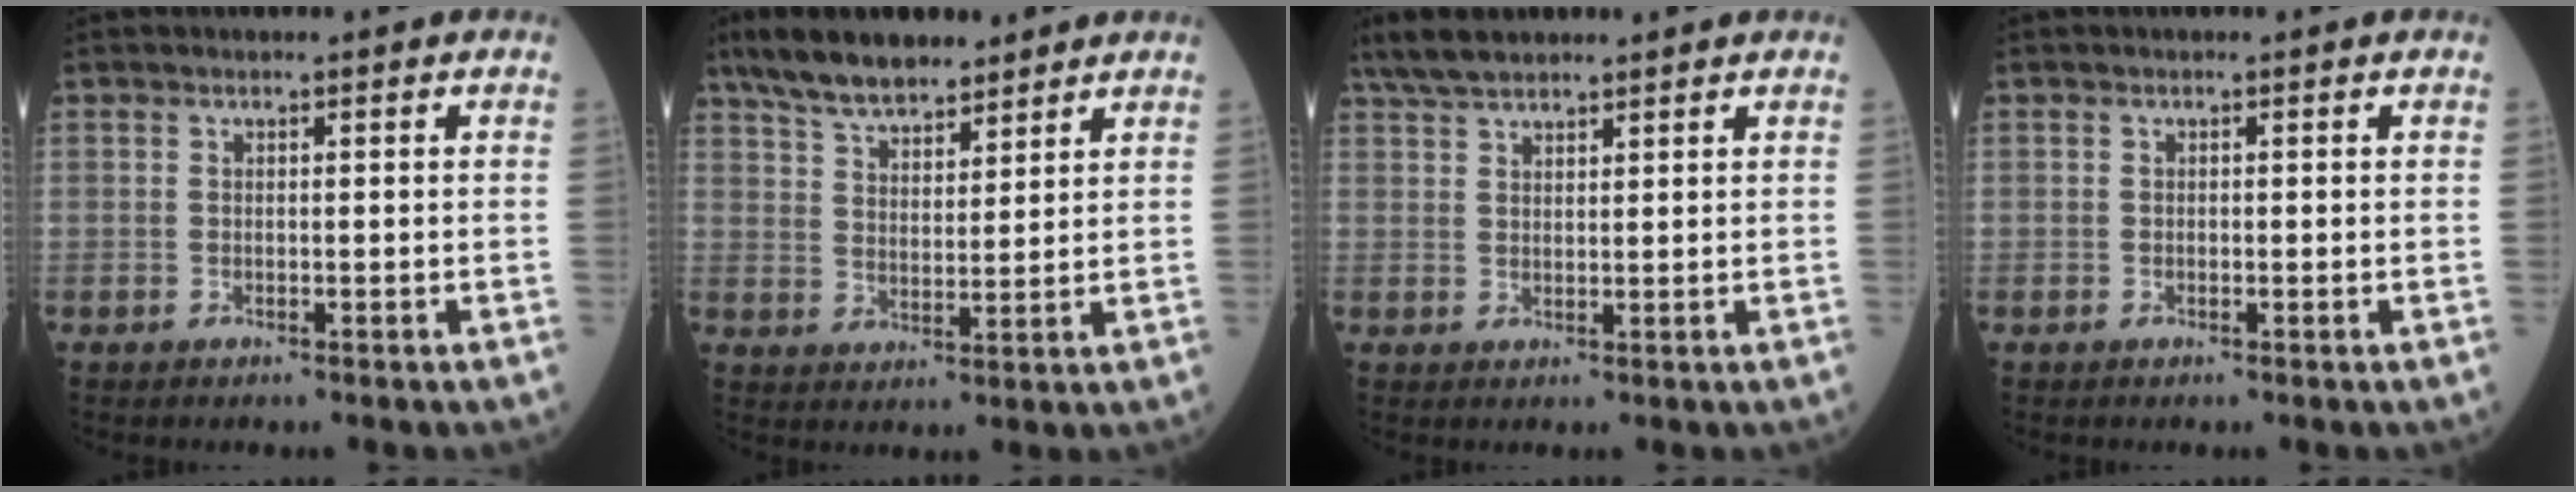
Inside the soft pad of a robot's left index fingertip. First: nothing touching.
{"total": 10.2, "force": [8.4, 3.1, 4.8], "torque": [-0.088, 0.020, 0.152]}
{"total": 5.8, "force": [5.0, 1.3, 2.5], "torque": [-0.056, 0.026, 0.096]}
{"total": 0.0}